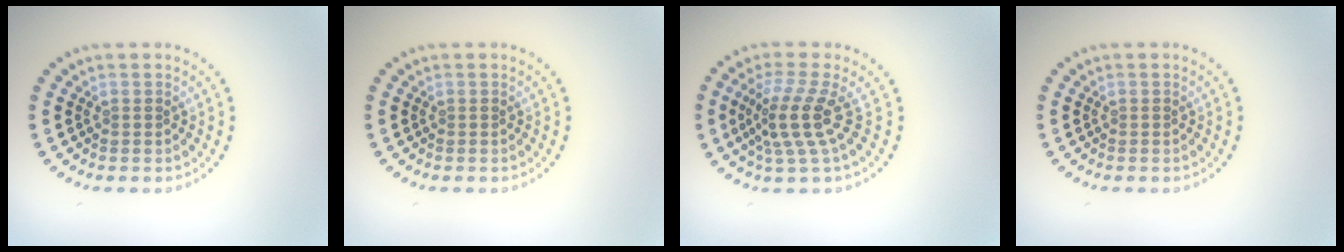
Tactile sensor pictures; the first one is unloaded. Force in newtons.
{"total": 0.0}
{"total": 3.9, "press": 2.8, "slide": 2.8}
{"total": 0.0}